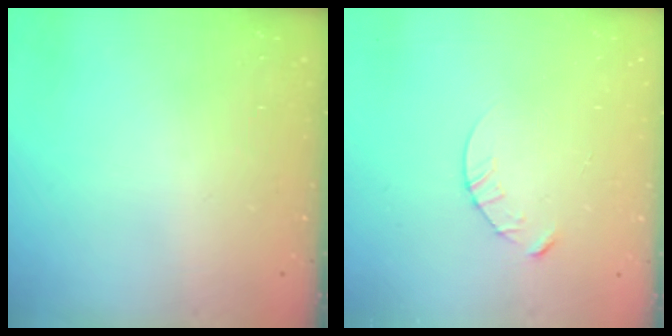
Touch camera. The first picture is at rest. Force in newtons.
{"total": 4.6, "press": 4.5, "slide": 0.5}